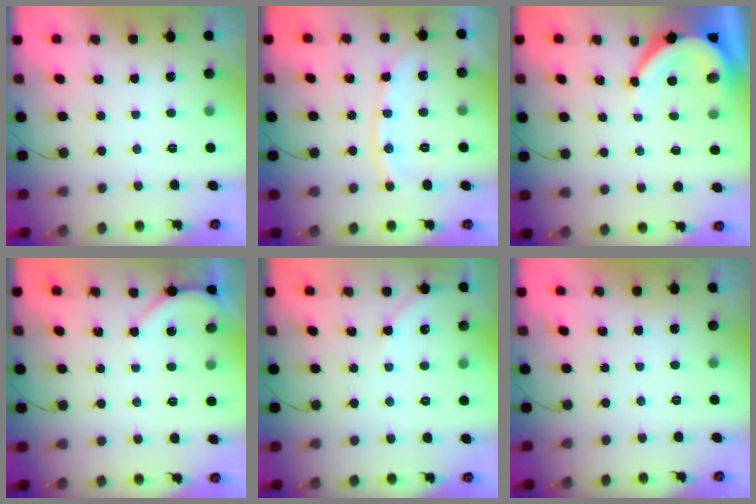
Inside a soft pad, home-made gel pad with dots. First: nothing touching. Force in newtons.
{"total": 11.1, "press": 11.0, "slide": 1.6}
{"total": 7.0, "press": 7.0, "slide": 0.4}
{"total": 2.3, "press": 2.2, "slide": 0.4}
{"total": 2.9, "press": 2.9, "slide": 0.4}
{"total": 0.0}